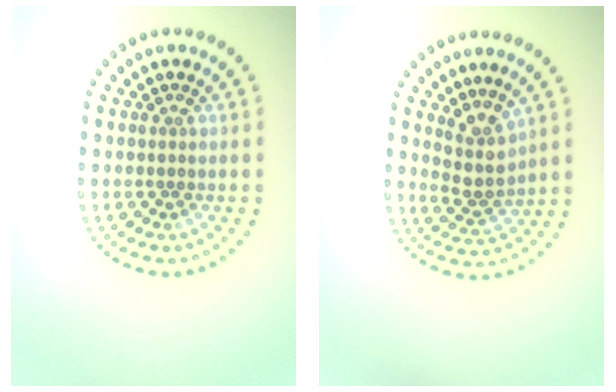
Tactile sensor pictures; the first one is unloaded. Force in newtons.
{"total": 2.9, "press": 2.2, "slide": 1.9}